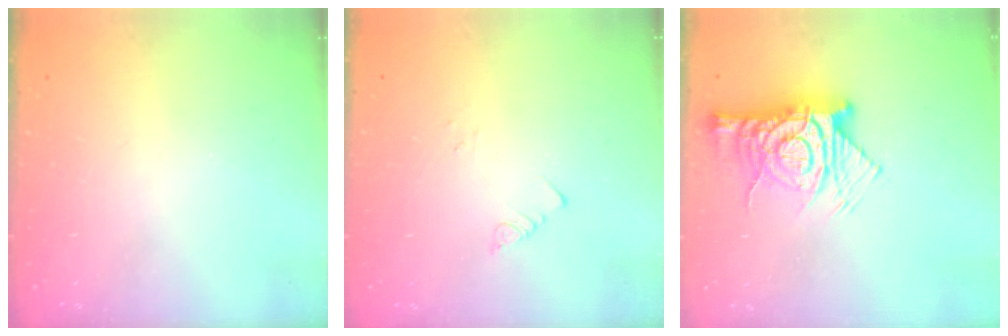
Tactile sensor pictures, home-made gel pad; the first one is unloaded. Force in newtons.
{"total": 1.3, "press": 1.2, "slide": 0.1}
{"total": 12.2, "press": 12.1, "slide": 1.4}